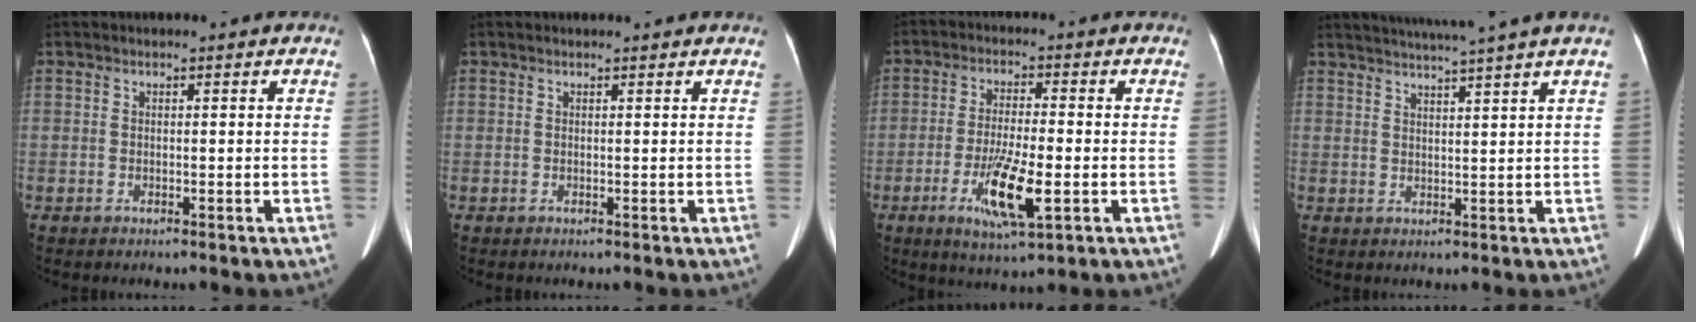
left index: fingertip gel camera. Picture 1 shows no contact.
{"total": 1.5, "force": [1.5, -0.1, 0.3], "torque": [-0.009, 0.006, 0.017]}
{"total": 9.2, "force": [-3.2, 1.4, 8.5], "torque": [-0.159, -0.019, -0.053]}
{"total": 9.9, "force": [8.5, -2.2, 4.5], "torque": [-0.070, 0.001, 0.113]}